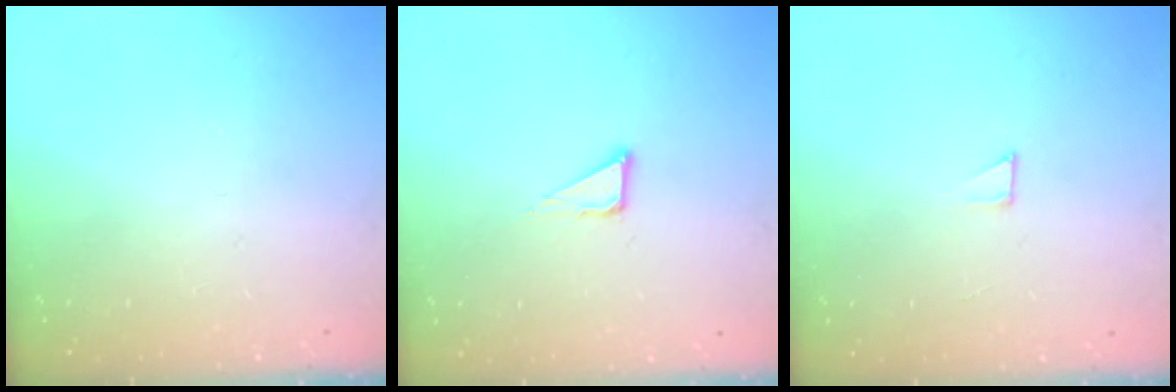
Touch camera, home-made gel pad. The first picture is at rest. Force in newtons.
{"total": 3.6, "press": 3.6, "slide": 0.3}
{"total": 1.9, "press": 1.9, "slide": 0.1}